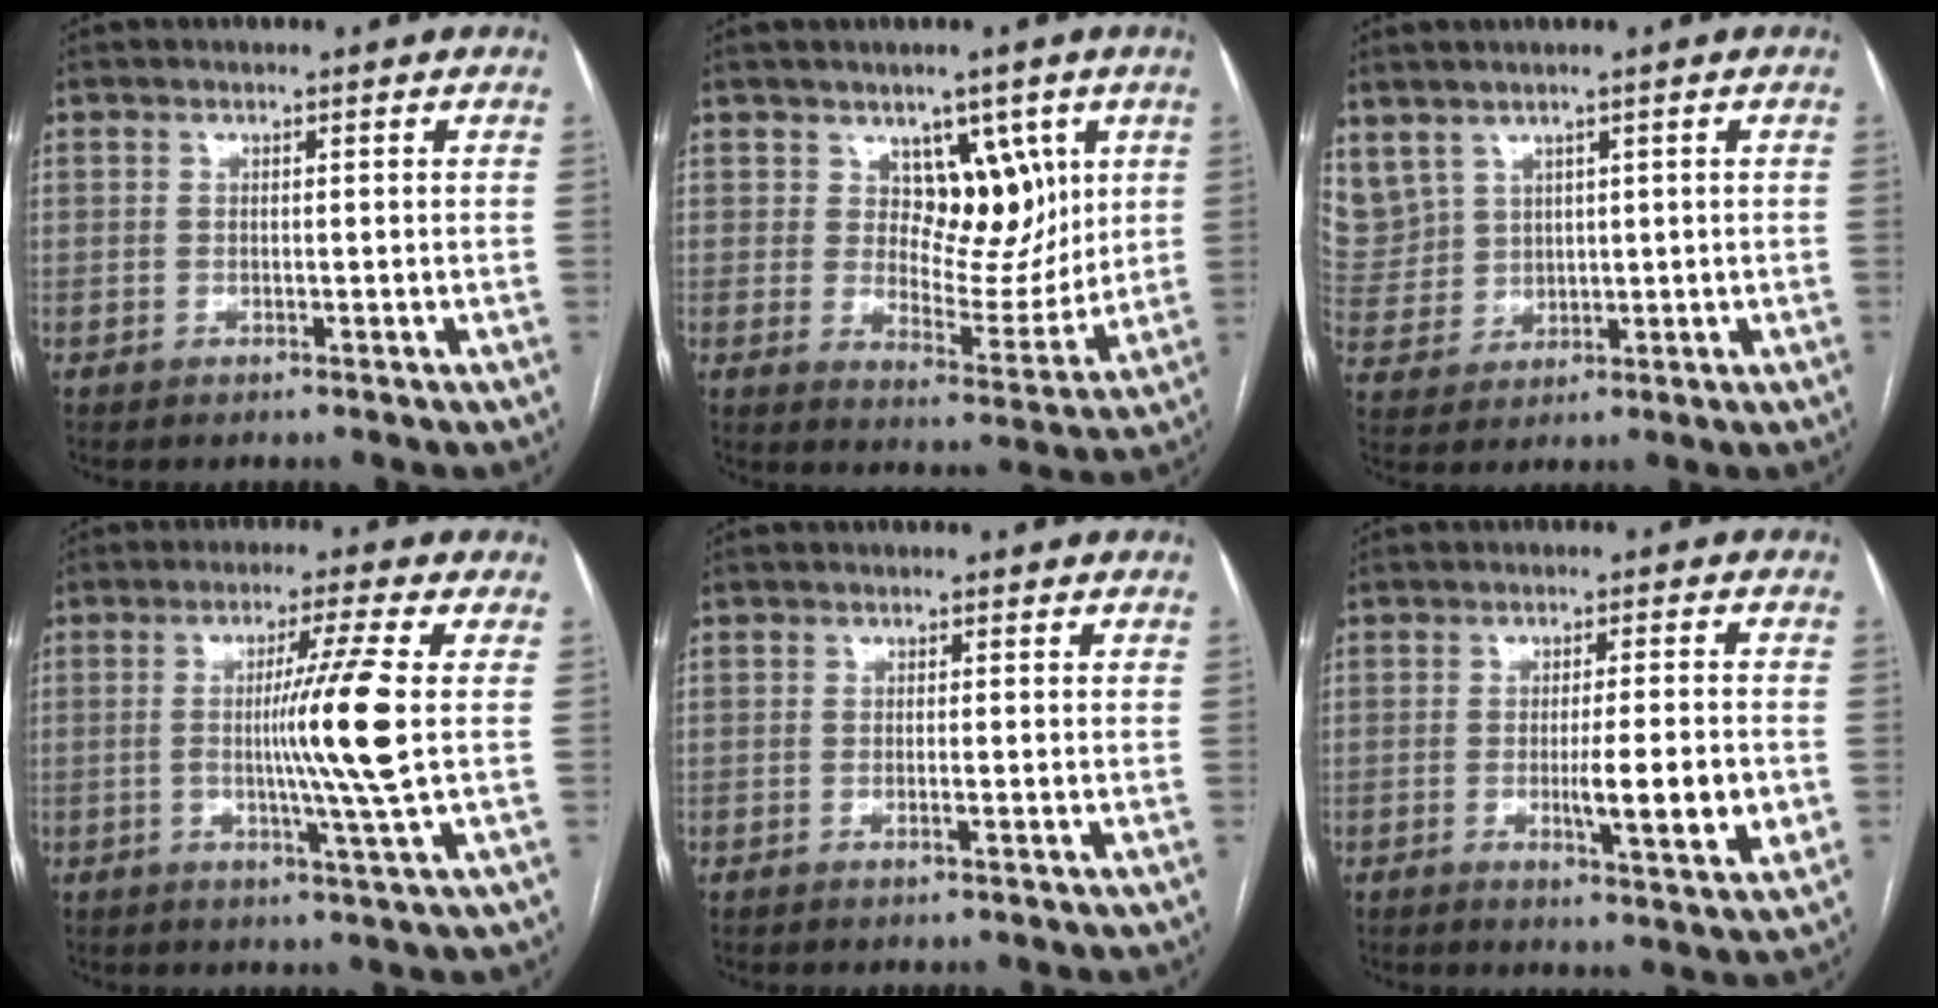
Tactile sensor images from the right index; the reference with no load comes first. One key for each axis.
{"total": 8.6, "fx": 3.8, "fy": 5.2, "fz": 5.7, "tx": -0.069, "ty": 0.002, "tz": 0.069}
{"total": 10.4, "fx": 5.3, "fy": 8.6, "fz": 2.8, "tx": -0.104, "ty": 0.037, "tz": 0.139}
{"total": 9.3, "fx": -0.1, "fy": -2.3, "fz": 9.0, "tx": -0.161, "ty": -0.009, "tz": 0.000}
{"total": 0.8, "fx": -0.4, "fy": 0.0, "fz": 0.7, "tx": -0.018, "ty": -0.001, "tz": -0.006}
{"total": 8.5, "fx": -1.8, "fy": 0.6, "fz": 8.3, "tx": -0.123, "ty": -0.014, "tz": -0.027}